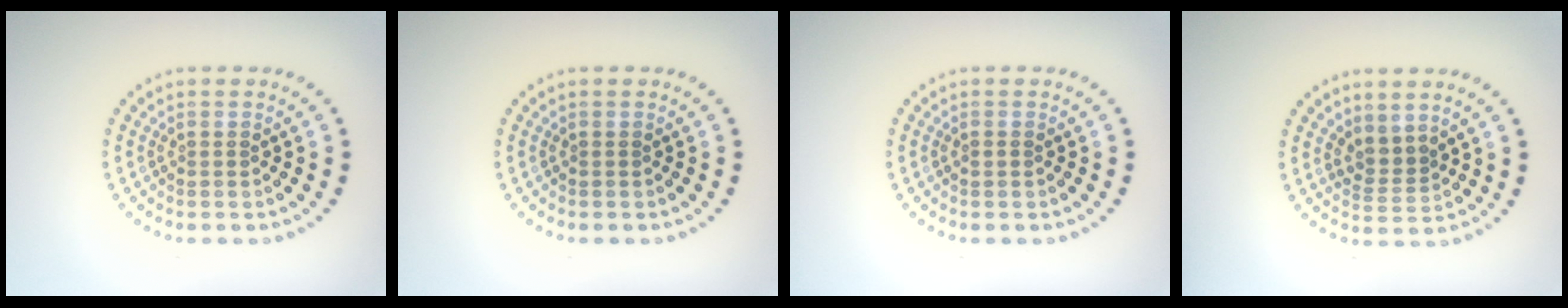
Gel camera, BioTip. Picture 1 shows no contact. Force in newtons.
{"total": 0.0}
{"total": 0.5, "press": 0.5, "slide": 0.1}
{"total": 2.0, "press": 1.3, "slide": 1.5}